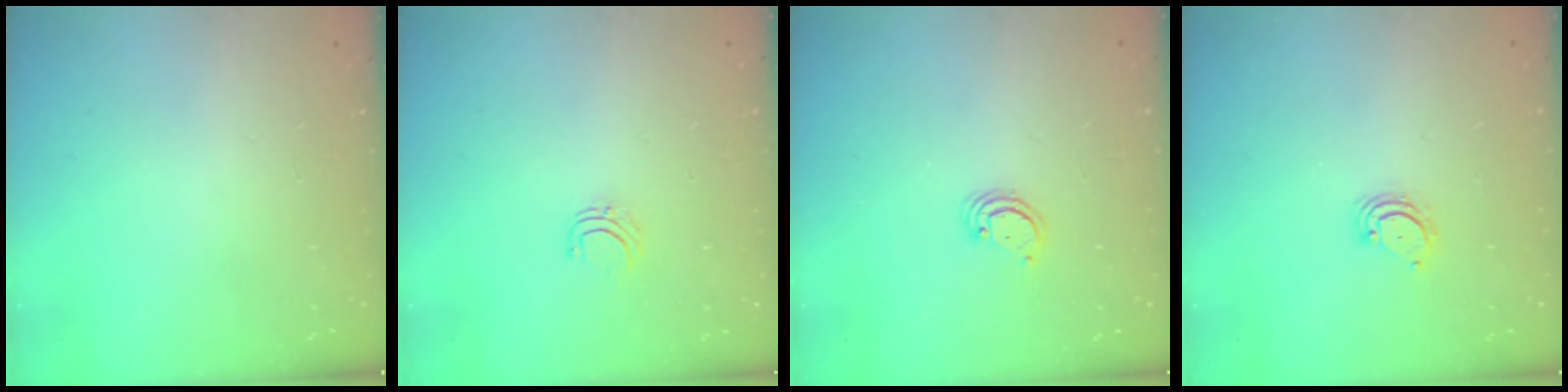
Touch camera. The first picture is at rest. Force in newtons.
{"total": 3.8, "press": 3.8, "slide": 0.2}
{"total": 2.5, "press": 2.5, "slide": 0.2}
{"total": 3.2, "press": 3.2, "slide": 0.3}